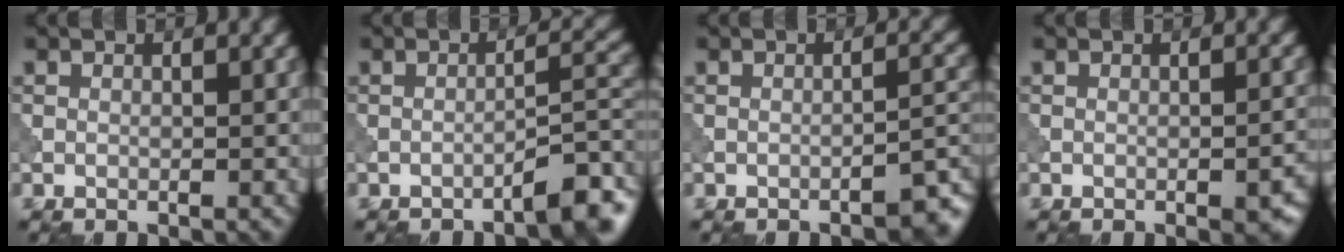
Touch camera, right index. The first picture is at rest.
{"total": 3.9, "force": [-2.7, 0.5, 2.8], "torque": [-0.037, 0.018, -0.045]}
{"total": 3.0, "force": [-2.3, 0.6, 1.8], "torque": [-0.018, 0.012, -0.037]}
{"total": 3.4, "force": [-1.8, 1.1, 2.6], "torque": [-0.031, -0.003, -0.017]}